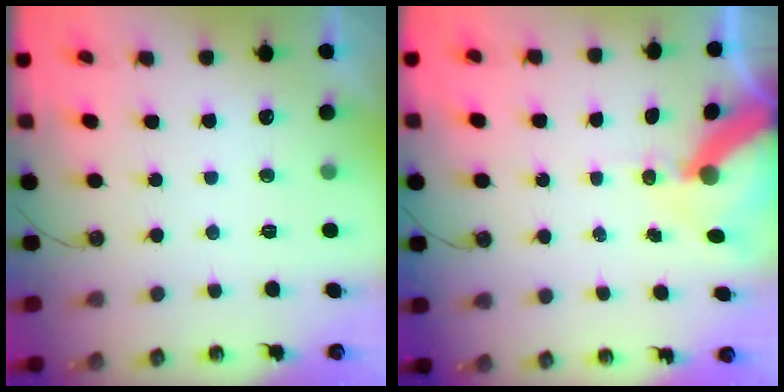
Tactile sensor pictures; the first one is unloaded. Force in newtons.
{"total": 11.1, "press": 11.1, "slide": 1.4}